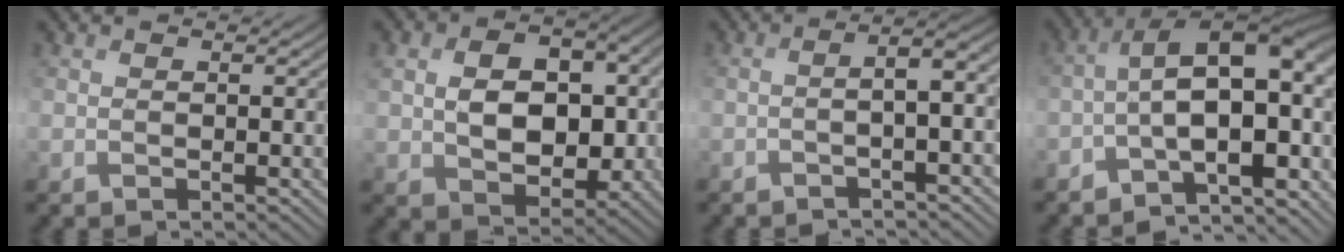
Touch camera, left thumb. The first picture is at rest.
{"total": 10.6, "force": [0.3, 7.8, 7.2], "torque": [-0.144, -0.004, 0.014]}
{"total": 5.5, "force": [-1.0, 1.4, 5.2], "torque": [-0.076, 0.005, -0.031]}
{"total": 16.1, "force": [-3.2, 8.0, 13.6], "torque": [-0.199, 0.000, -0.031]}